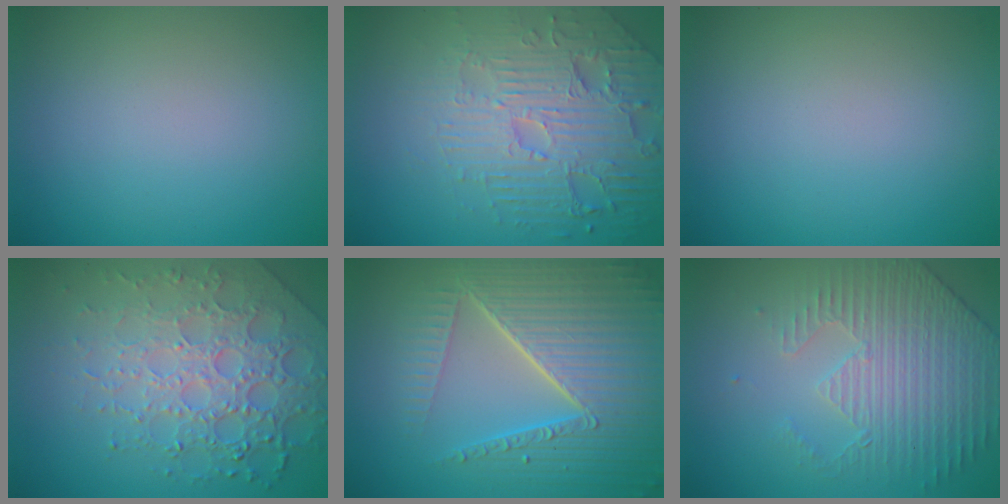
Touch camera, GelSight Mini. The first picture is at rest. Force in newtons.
{"total": 6.7, "press": 5.2, "slide": 4.2}
{"total": 0.0}
{"total": 7.8, "press": 5.4, "slide": 5.6}
{"total": 8.9, "press": 5.9, "slide": 6.7}
{"total": 4.5, "press": 3.6, "slide": 2.8}